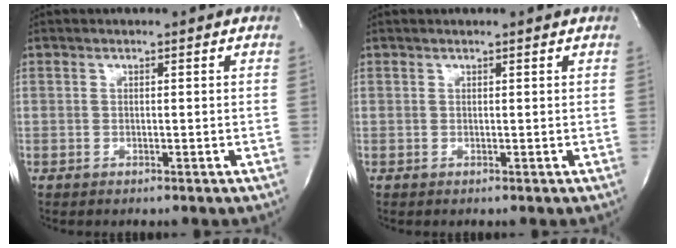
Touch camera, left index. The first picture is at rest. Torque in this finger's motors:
{"motor_torque": [0.27, -0.27, 0.04, 0.00]}